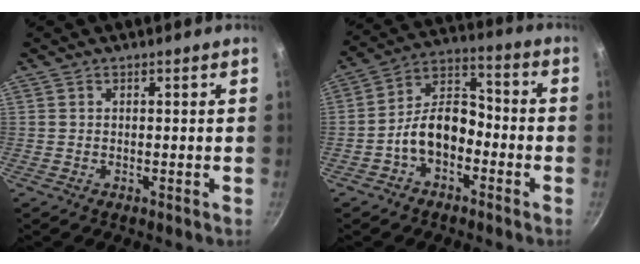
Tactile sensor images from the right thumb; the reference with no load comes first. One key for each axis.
{"total": 10.5, "fx": -3.8, "fy": 6.8, "fz": 7.1, "tx": -0.092, "ty": 0.059, "tz": -0.080}